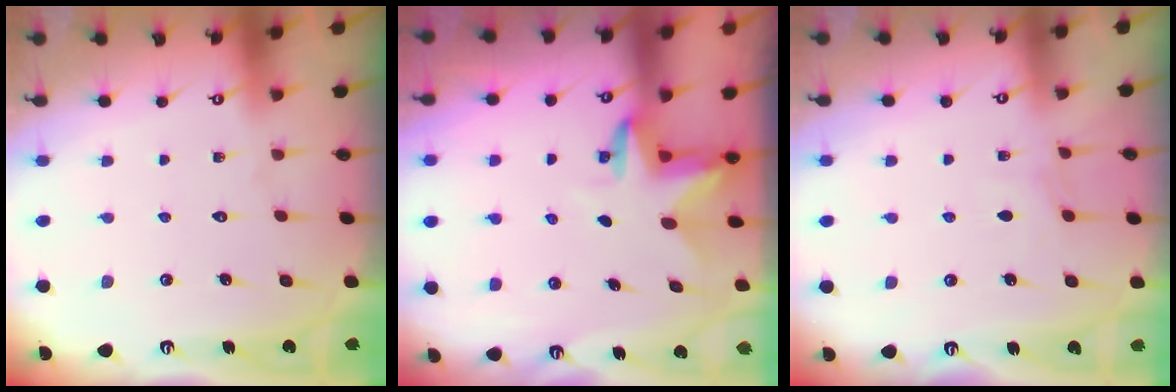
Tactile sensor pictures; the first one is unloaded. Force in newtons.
{"total": 3.5, "press": 3.5, "slide": 0.2}
{"total": 3.0, "press": 3.0, "slide": 0.5}